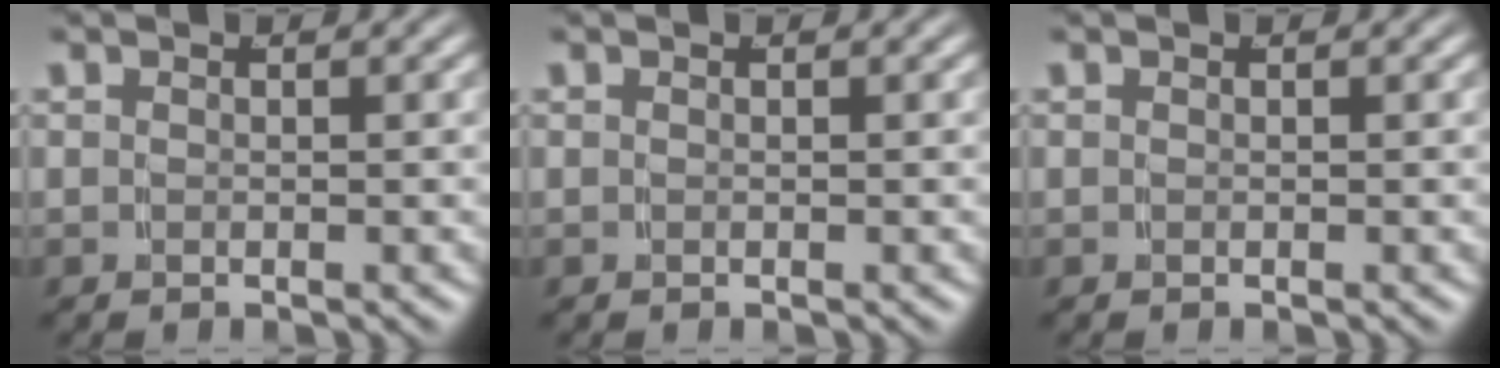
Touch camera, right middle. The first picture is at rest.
{"total": 0.0}
{"total": 0.0}